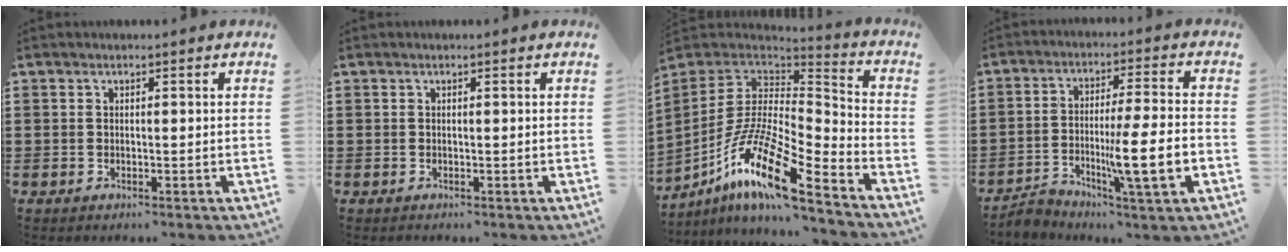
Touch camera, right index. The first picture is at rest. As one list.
[{"total": 0.0}, {"total": 16.7, "force": [-10.5, 3.8, 12.4], "torque": [-0.251, 0.013, -0.198]}, {"total": 9.0, "force": [-3.6, 0.8, 8.2], "torque": [-0.142, 0.000, -0.064]}]